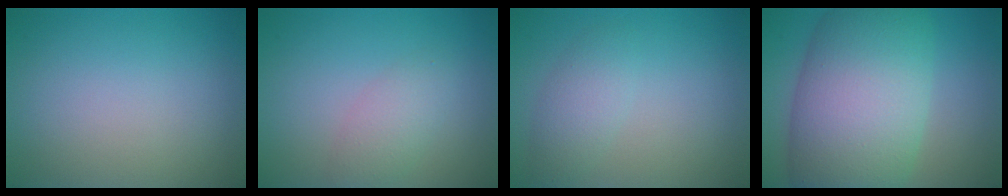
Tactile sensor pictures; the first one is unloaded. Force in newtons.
{"total": 2.2, "press": 2.2, "slide": 0.2}
{"total": 2.2, "press": 2.2, "slide": 0.1}
{"total": 13.1, "press": 13.1, "slide": 0.3}